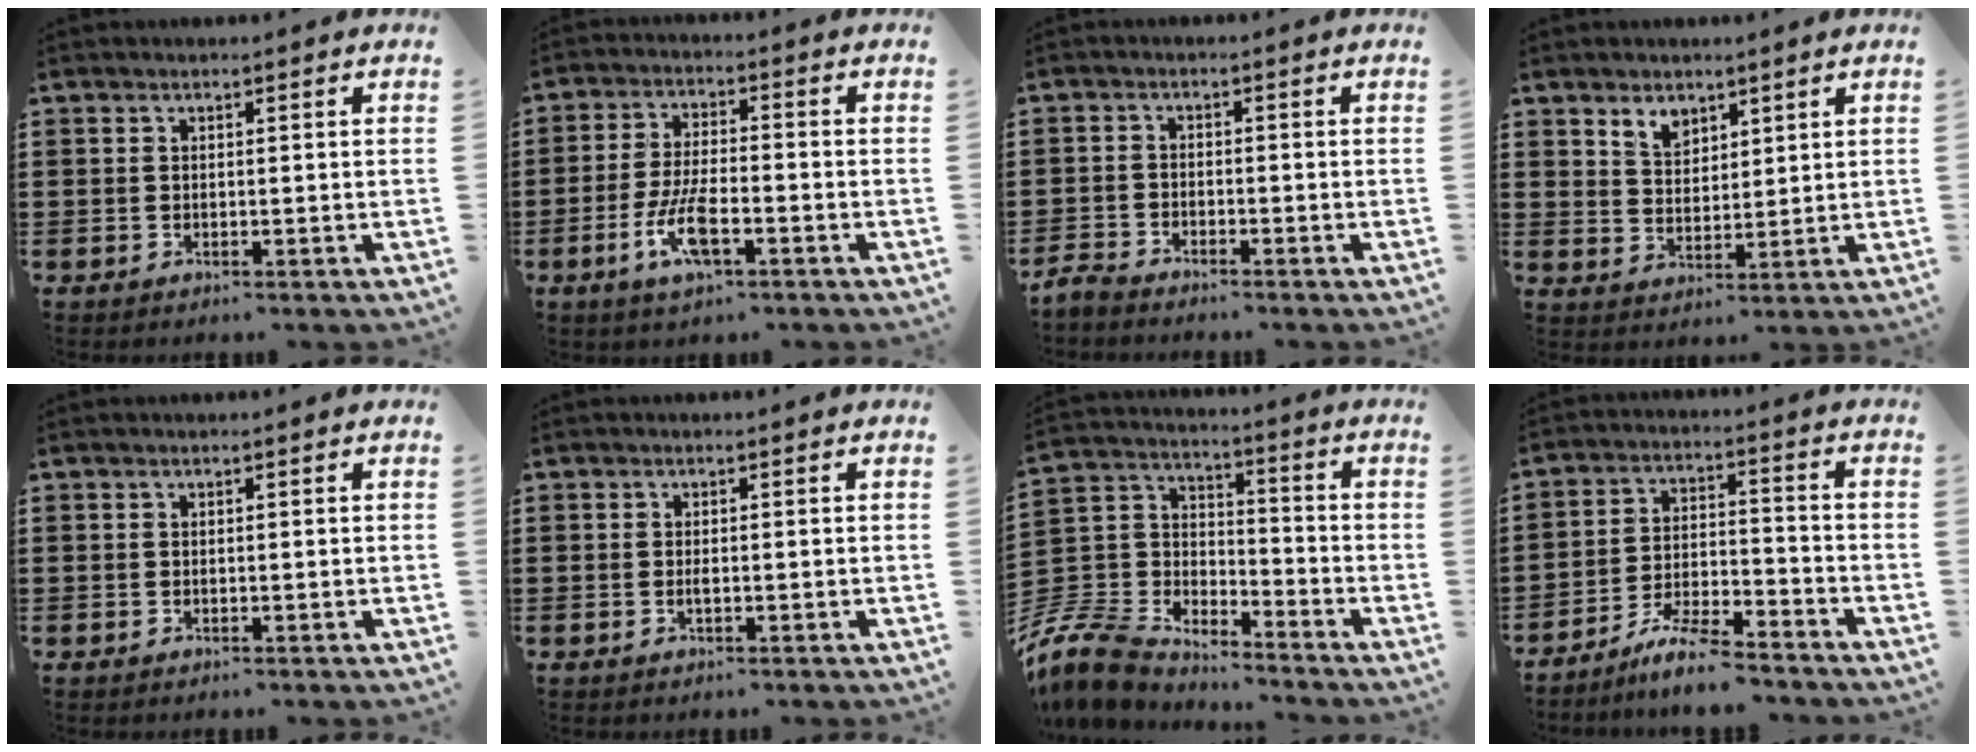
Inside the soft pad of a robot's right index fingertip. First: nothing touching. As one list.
[{"total": 7.4, "force": [-3.1, 2.3, 6.4], "torque": [-0.142, -0.012, -0.060]}, {"total": 2.4, "force": [-2.4, 0.1, 0.0], "torque": [-0.005, 0.002, -0.051]}, {"total": 3.8, "force": [3.0, 2.2, 1.0], "torque": [-0.030, 0.004, 0.057]}, {"total": 0.0}, {"total": 0.8, "force": [-0.2, 0.2, 0.8], "torque": [-0.016, -0.004, -0.002]}, {"total": 8.9, "force": [-8.3, 2.9, 1.8], "torque": [-0.089, -0.004, -0.177]}, {"total": 6.8, "force": [-6.3, 0.4, 2.6], "torque": [-0.053, 0.003, -0.120]}]